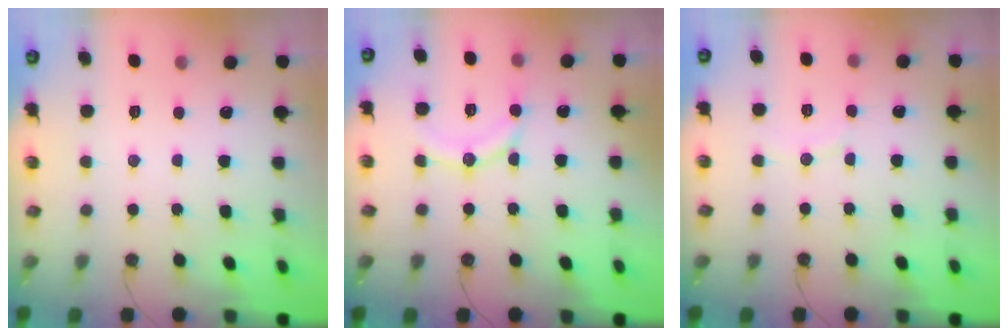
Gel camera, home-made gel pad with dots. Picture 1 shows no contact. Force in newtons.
{"total": 12.6, "press": 12.2, "slide": 3.1}
{"total": 4.4, "press": 4.4, "slide": 0.3}